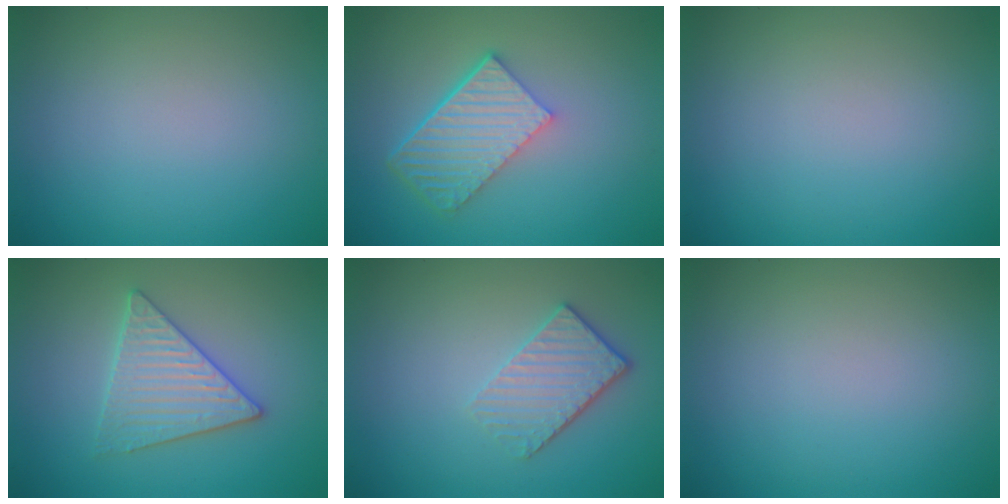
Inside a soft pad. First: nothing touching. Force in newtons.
{"total": 5.8, "press": 4.1, "slide": 4.1}
{"total": 0.0}
{"total": 3.7, "press": 3.7, "slide": 0.4}
{"total": 3.3, "press": 2.8, "slide": 1.7}
{"total": 0.0}